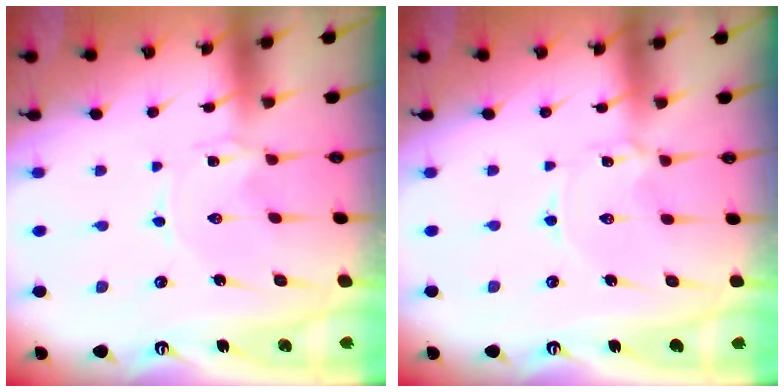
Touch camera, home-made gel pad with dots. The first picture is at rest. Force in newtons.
{"total": 0.9, "press": 0.9, "slide": 0.1}